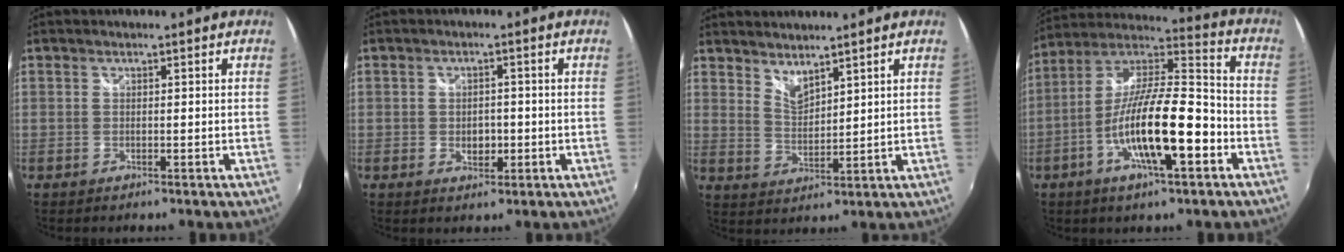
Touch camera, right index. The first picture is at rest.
{"total": 3.6, "force": [-0.8, 2.5, 2.4], "torque": [-0.040, -0.001, -0.012]}
{"total": 4.5, "force": [4.0, 1.0, 1.7], "torque": [-0.025, -0.006, 0.071]}
{"total": 18.3, "force": [-6.4, 4.4, 16.5], "torque": [-0.305, -0.005, -0.121]}